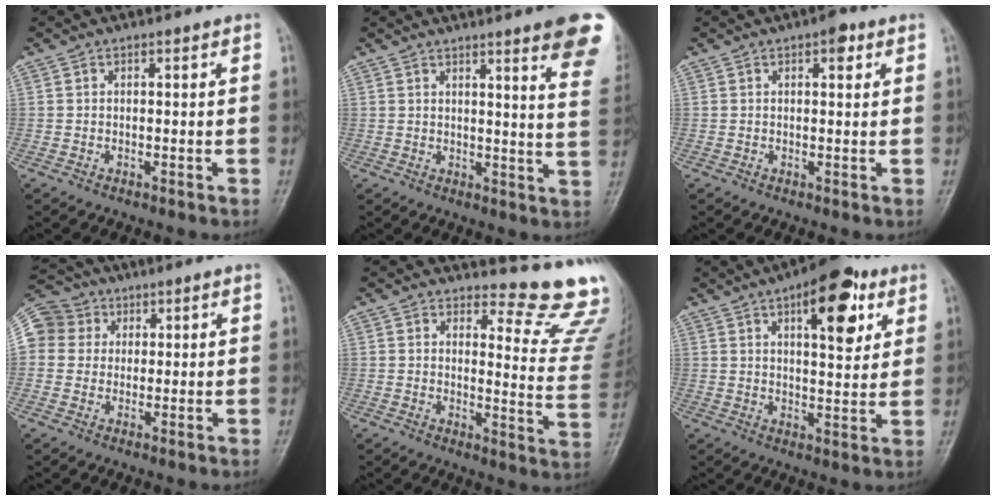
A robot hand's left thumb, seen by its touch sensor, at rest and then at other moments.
{"total": 13.0, "force": [8.4, 1.4, 9.9], "torque": [-0.096, -0.040, 0.084]}
{"total": 2.9, "force": [1.3, 1.5, 2.1], "torque": [-0.015, 0.001, 0.013]}
{"total": 10.4, "force": [2.4, 9.6, 3.1], "torque": [-0.047, 0.024, 0.038]}
{"total": 13.8, "force": [13.2, 2.8, 3.1], "torque": [0.000, -0.161, 0.130]}
{"total": 13.6, "force": [6.2, 5.9, 10.5], "torque": [-0.110, -0.017, 0.082]}